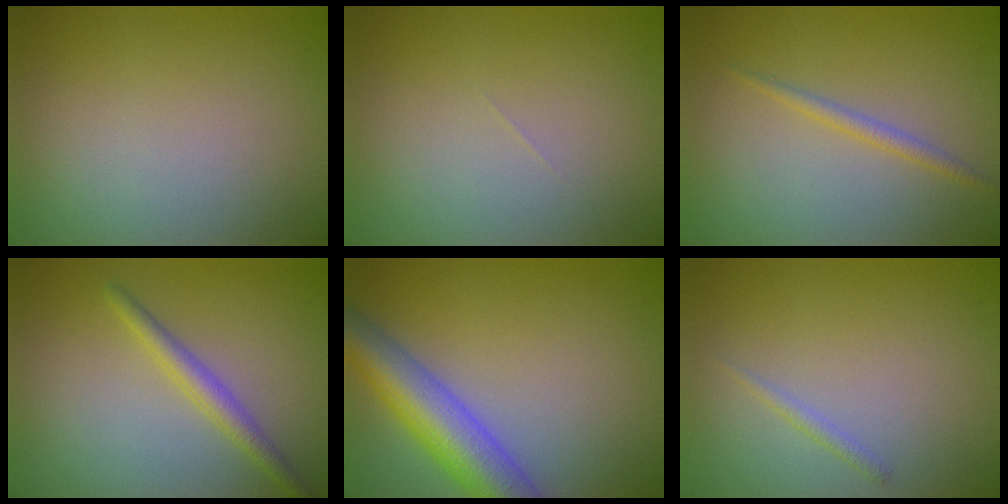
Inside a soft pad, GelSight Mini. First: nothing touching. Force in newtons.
{"total": 0.0}
{"total": 1.2, "press": 1.2, "slide": 0.1}
{"total": 2.2, "press": 2.2, "slide": 0.1}
{"total": 7.5, "press": 7.5, "slide": 0.3}
{"total": 0.8, "press": 0.8, "slide": 0.0}